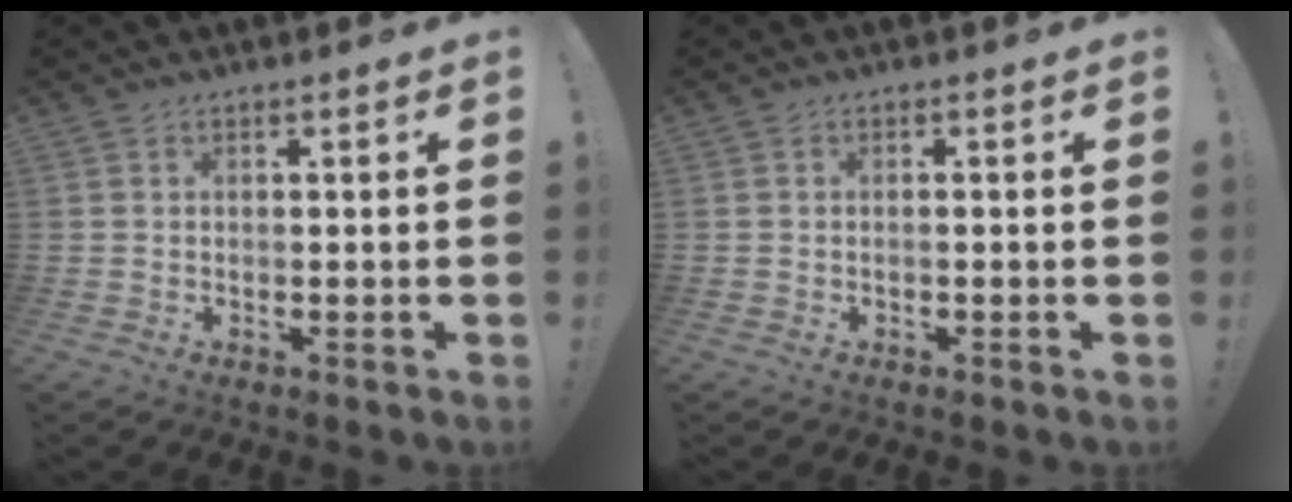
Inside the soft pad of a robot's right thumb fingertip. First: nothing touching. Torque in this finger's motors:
{"motor_torque": [0.33, -0.06, -0.17, -0.15, 0.02]}